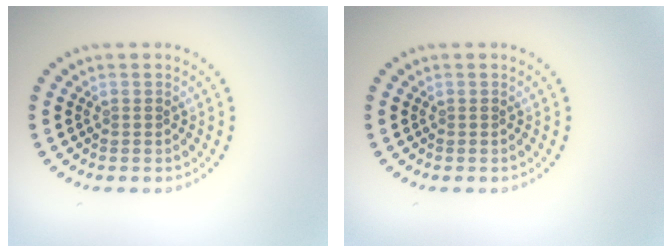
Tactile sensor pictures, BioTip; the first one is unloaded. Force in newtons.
{"total": 0.0}